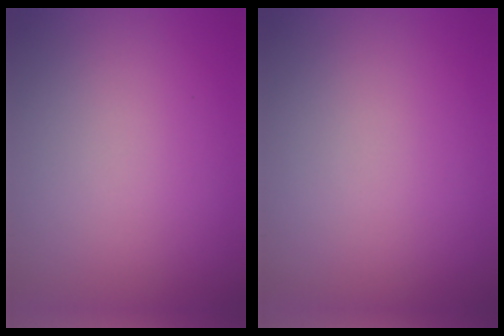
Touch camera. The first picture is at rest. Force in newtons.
{"total": 0.0}